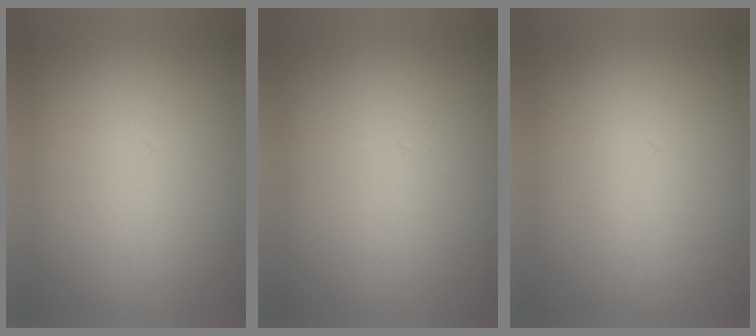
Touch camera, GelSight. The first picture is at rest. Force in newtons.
{"total": 3.6}
{"total": 3.7}